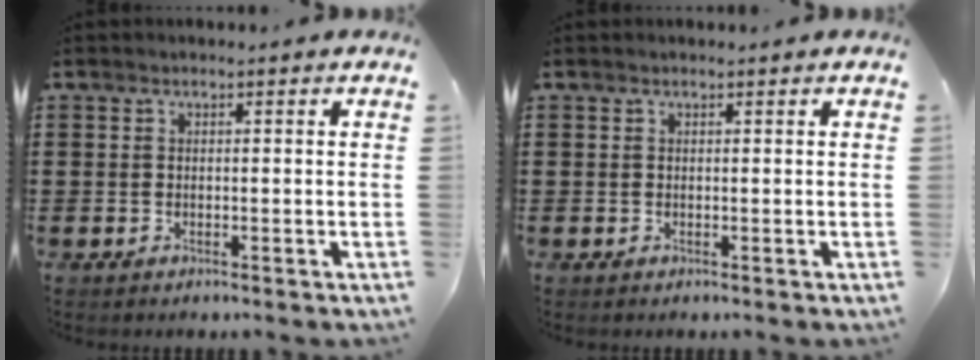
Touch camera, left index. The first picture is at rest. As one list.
[{"total": 0.0}]